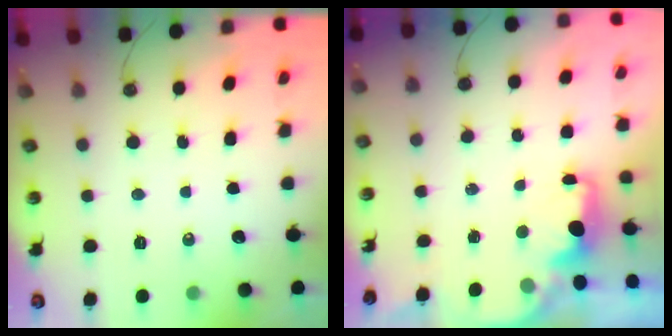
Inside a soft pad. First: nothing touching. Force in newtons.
{"total": 2.2, "press": 2.1, "slide": 0.8}